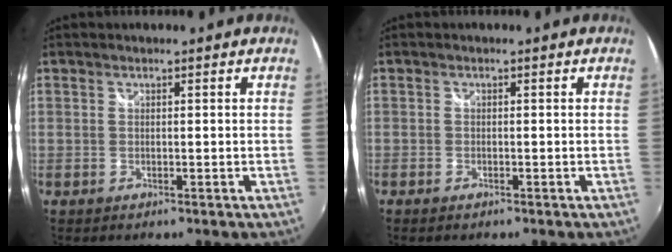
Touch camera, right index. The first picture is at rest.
{"total": 1.2, "force": [-1.0, 0.5, 0.4], "torque": [-0.009, -0.005, -0.020]}